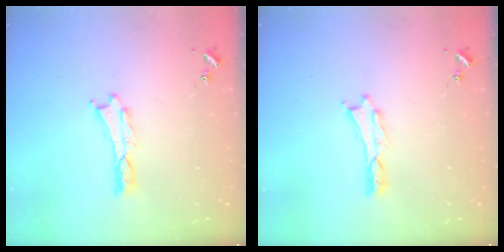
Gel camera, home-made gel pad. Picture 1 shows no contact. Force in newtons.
{"total": 0.0}